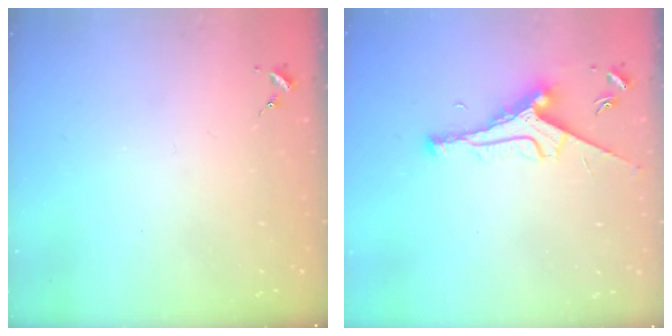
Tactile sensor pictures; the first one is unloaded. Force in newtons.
{"total": 9.3, "press": 9.3, "slide": 0.8}